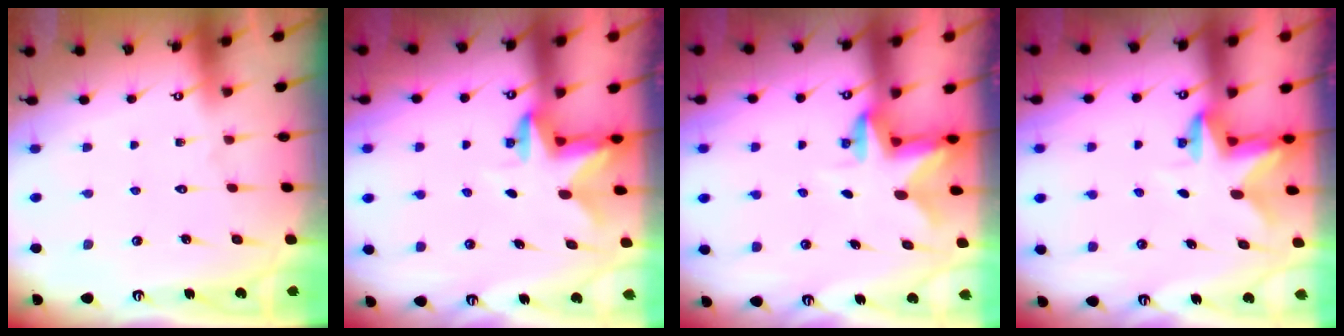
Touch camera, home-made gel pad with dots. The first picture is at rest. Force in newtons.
{"total": 2.6, "press": 2.5, "slide": 0.5}
{"total": 2.4, "press": 2.4, "slide": 0.4}
{"total": 2.8, "press": 2.7, "slide": 0.5}